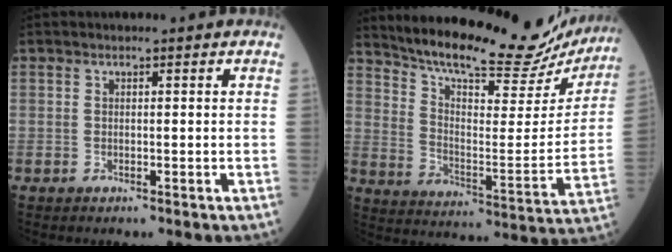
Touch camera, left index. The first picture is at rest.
{"total": 24.2, "force": [22.0, 4.5, 9.0], "torque": [-0.147, -0.045, 0.300]}